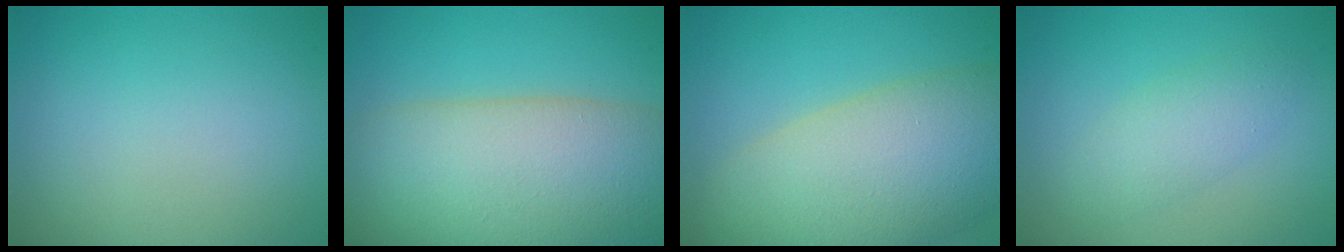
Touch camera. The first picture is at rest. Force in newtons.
{"total": 14.3, "press": 14.3, "slide": 0.8}
{"total": 11.8, "press": 11.8, "slide": 0.9}
{"total": 2.6, "press": 2.6, "slide": 0.1}